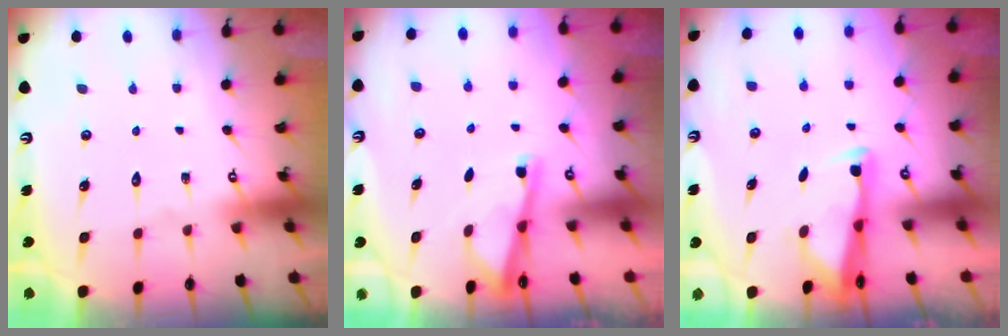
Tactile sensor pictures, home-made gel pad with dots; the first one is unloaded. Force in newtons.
{"total": 3.1, "press": 3.0, "slide": 0.4}
{"total": 3.0, "press": 2.9, "slide": 0.8}